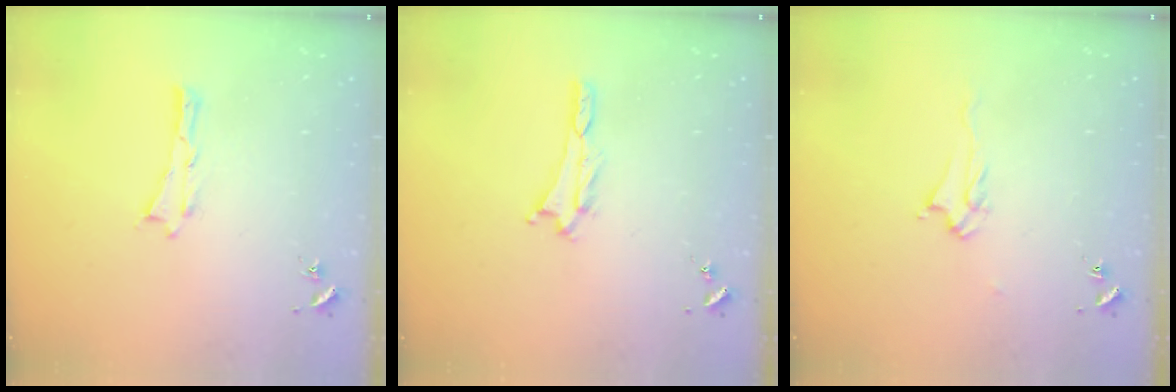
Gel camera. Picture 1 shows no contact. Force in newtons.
{"total": 0.7, "press": 0.7, "slide": 0.2}
{"total": 2.5, "press": 2.4, "slide": 0.4}